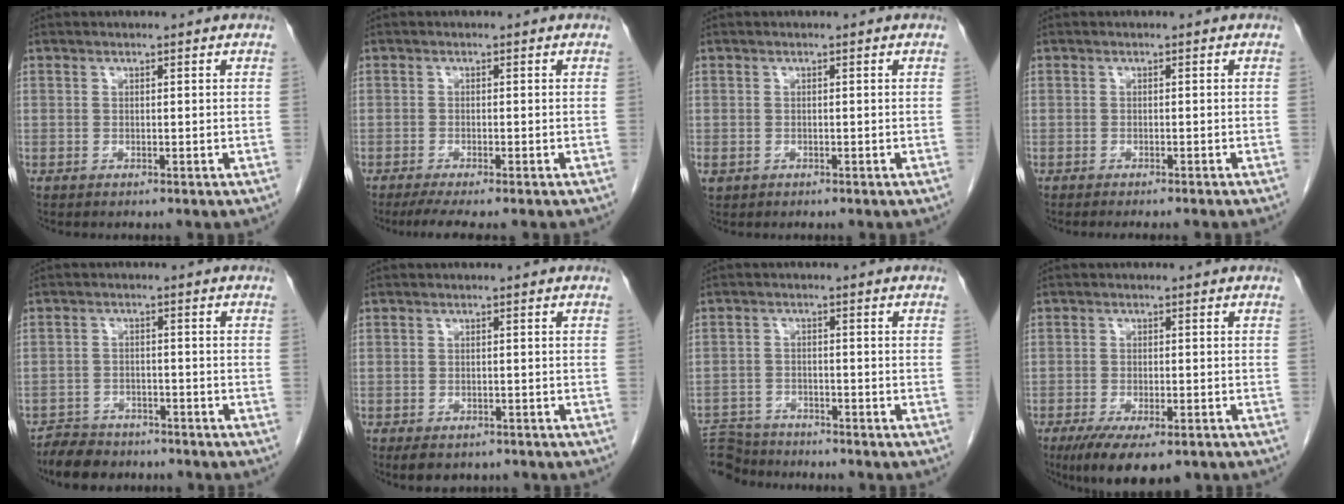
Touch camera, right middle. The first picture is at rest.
{"total": 4.4, "force": [-3.5, 0.2, 2.7], "torque": [-0.041, -0.011, -0.055]}
{"total": 1.5, "force": [-0.6, 1.2, 0.6], "torque": [-0.018, 0.001, -0.004]}
{"total": 3.9, "force": [-3.4, -0.2, 1.8], "torque": [-0.015, -0.002, -0.045]}
{"total": 6.2, "force": [-5.4, 2.7, 1.4], "torque": [-0.026, -0.004, -0.089]}
{"total": 5.3, "force": [-4.1, 2.6, 2.1], "torque": [-0.025, -0.003, -0.053]}
{"total": 8.6, "force": [-8.3, 2.3, 0.6], "torque": [-0.017, 0.005, -0.139]}
{"total": 9.5, "force": [-6.4, 3.1, 6.2], "torque": [-0.094, -0.016, -0.097]}